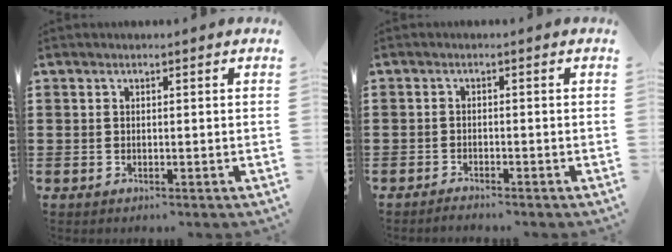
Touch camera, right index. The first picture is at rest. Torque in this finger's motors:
{"motor_torque": [-0.83, 0.86, -0.01, -0.08]}